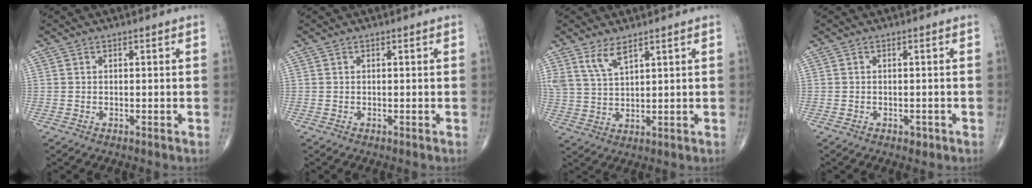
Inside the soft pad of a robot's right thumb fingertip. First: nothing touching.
{"total": 0.0}
{"total": 5.0, "force": [3.5, 1.6, 3.2], "torque": [-0.066, -0.020, 0.077]}
{"total": 1.1, "force": [-0.6, 0.7, 0.5], "torque": [-0.006, 0.001, -0.007]}